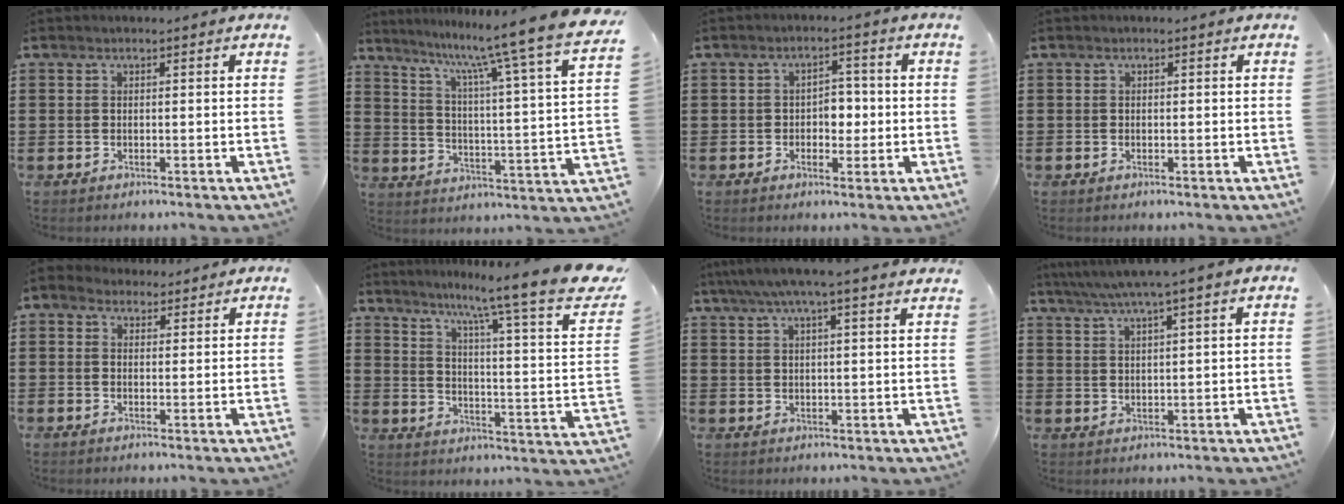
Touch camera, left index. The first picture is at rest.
{"total": 9.6, "force": [8.1, -2.1, 4.6], "torque": [-0.106, -0.076, 0.119]}
{"total": 3.6, "force": [-0.5, 2.4, 2.7], "torque": [-0.040, 0.002, -0.018]}
{"total": 0.0}
{"total": 1.7, "force": [1.1, 1.3, 0.3], "torque": [-0.012, 0.009, 0.019]}
{"total": 11.0, "force": [8.6, -0.7, 6.7], "torque": [-0.134, -0.071, 0.131]}
{"total": 4.9, "force": [4.0, -0.2, 2.8], "torque": [-0.066, -0.008, 0.069]}
{"total": 4.2, "force": [2.9, -0.3, 3.0], "torque": [-0.065, -0.008, 0.047]}